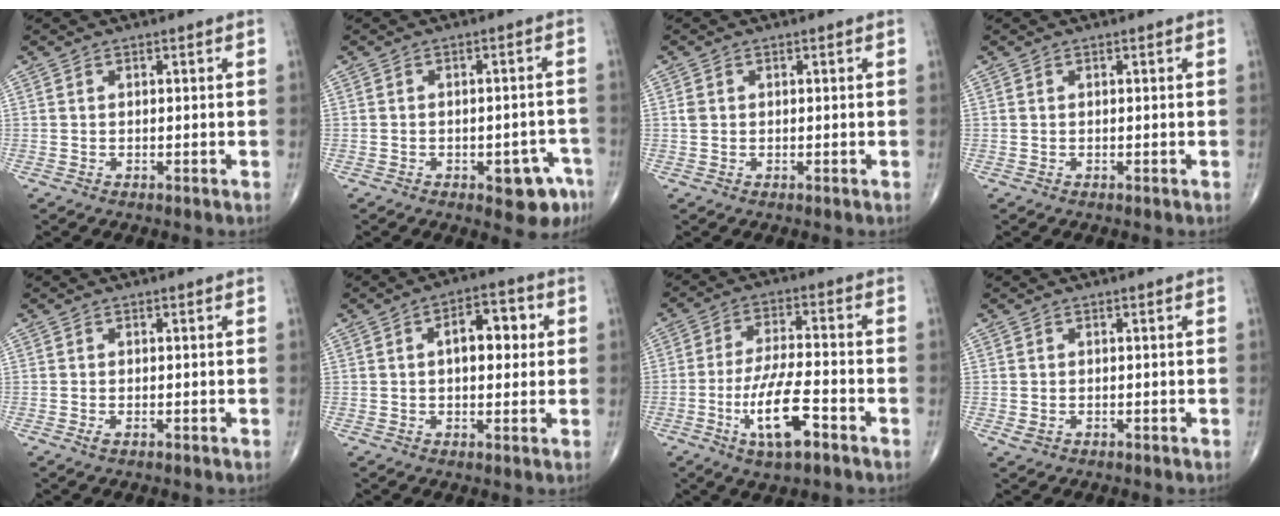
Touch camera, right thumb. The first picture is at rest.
{"total": 7.0, "force": [-3.5, 3.1, 5.2], "torque": [-0.042, 0.025, -0.036]}
{"total": 1.1, "force": [0.2, 0.9, 0.6], "torque": [-0.011, 0.003, 0.005]}
{"total": 0.0}
{"total": 0.8, "force": [-0.4, 0.3, 0.6], "torque": [-0.014, -0.002, -0.007]}
{"total": 8.4, "force": [1.5, 4.5, 6.9], "torque": [-0.076, 0.014, 0.017]}
{"total": 11.1, "force": [-4.9, 3.2, 9.5], "torque": [-0.182, 0.022, -0.085]}
{"total": 1.1, "force": [-0.2, 0.8, 0.7], "torque": [-0.012, 0.001, 0.000]}